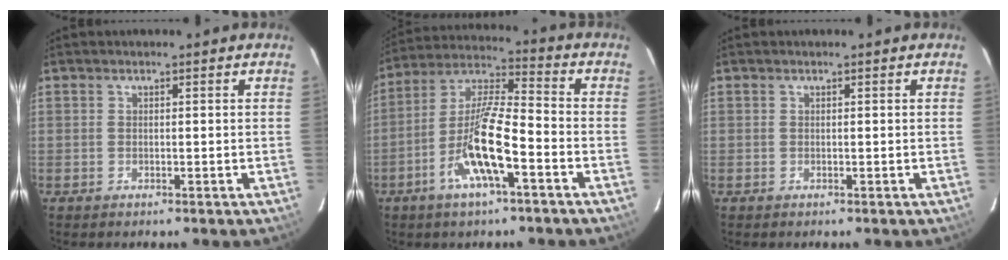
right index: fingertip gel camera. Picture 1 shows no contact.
{"total": 13.1, "force": [-5.7, 2.5, 11.5], "torque": [-0.235, -0.003, -0.112]}
{"total": 0.0}